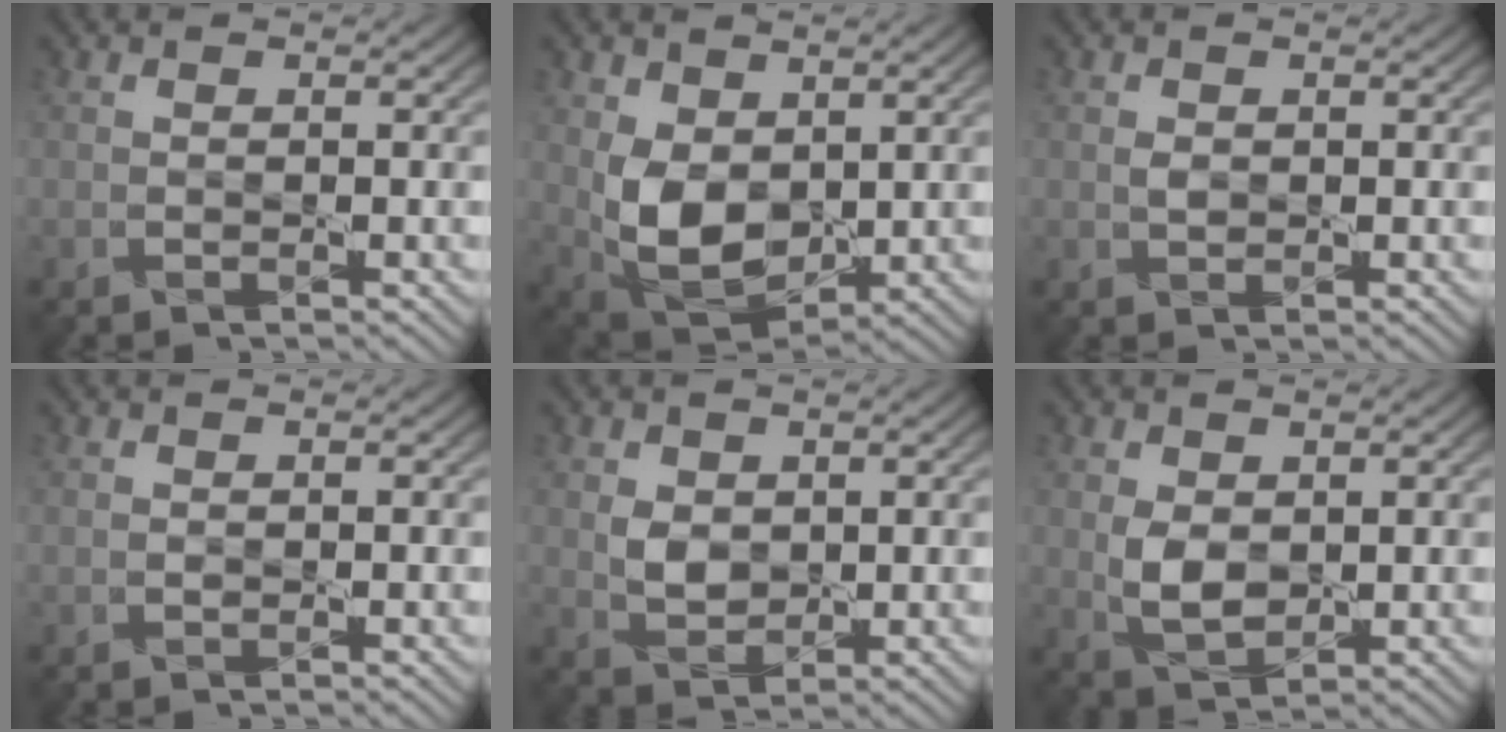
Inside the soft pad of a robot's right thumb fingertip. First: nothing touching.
{"total": 8.3, "force": [1.0, 5.5, 6.1], "torque": [-0.143, -0.011, 0.021]}
{"total": 1.0, "force": [0.1, 0.7, 0.7], "torque": [-0.017, -0.001, 0.002]}
{"total": 0.0}
{"total": 3.3, "force": [0.8, 2.4, 2.1], "torque": [-0.050, -0.003, 0.017]}
{"total": 4.2, "force": [0.6, 2.7, 3.2], "torque": [-0.070, -0.003, 0.017]}